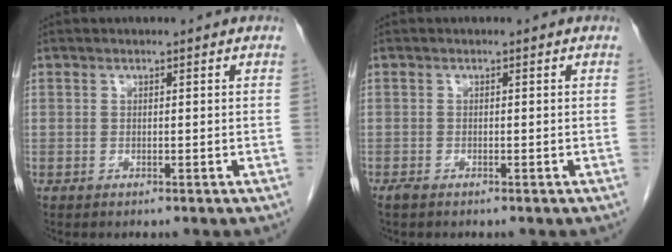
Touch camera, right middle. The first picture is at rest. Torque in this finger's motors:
{"motor_torque": [0.03, 0.04, -0.02, 0.01]}